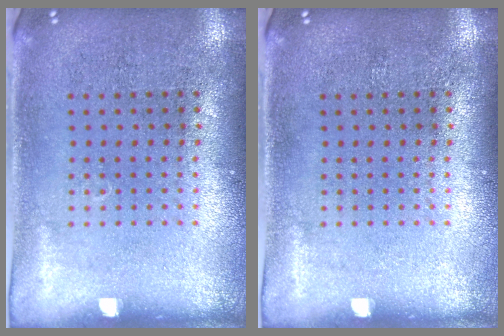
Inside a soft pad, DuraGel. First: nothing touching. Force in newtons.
{"total": 0.0}